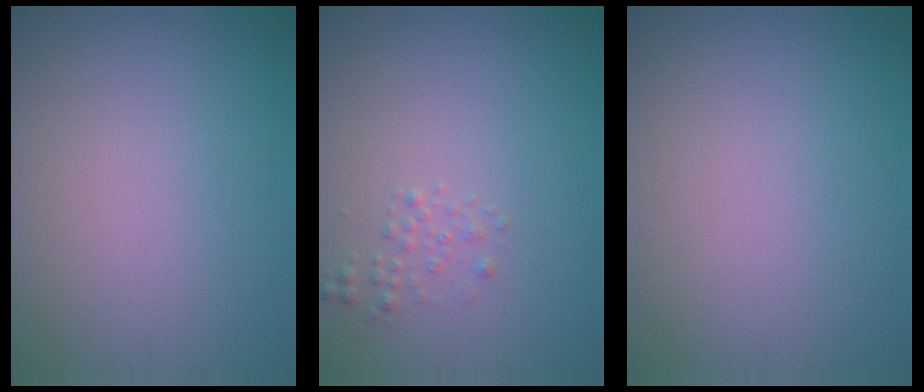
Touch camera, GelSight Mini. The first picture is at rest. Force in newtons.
{"total": 1.0, "press": 1.0, "slide": 0.1}
{"total": 0.0}